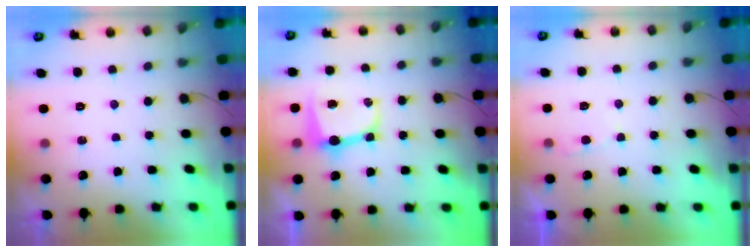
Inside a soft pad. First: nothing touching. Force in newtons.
{"total": 8.5, "press": 8.5, "slide": 0.7}
{"total": 2.5, "press": 2.5, "slide": 0.4}